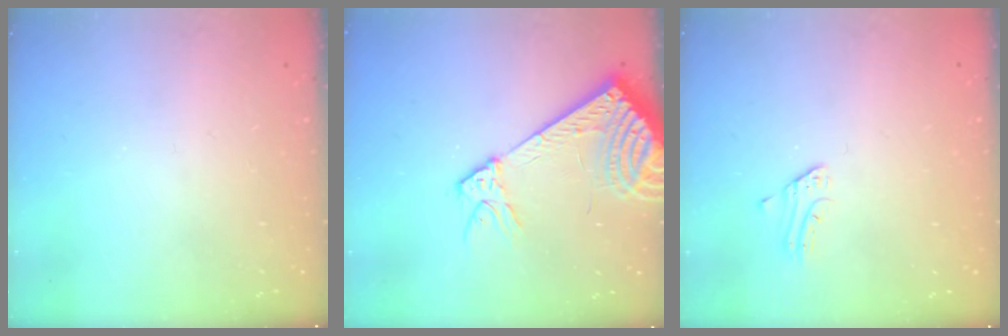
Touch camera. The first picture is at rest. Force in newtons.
{"total": 13.4, "press": 13.1, "slide": 2.9}
{"total": 2.2, "press": 2.2, "slide": 0.2}